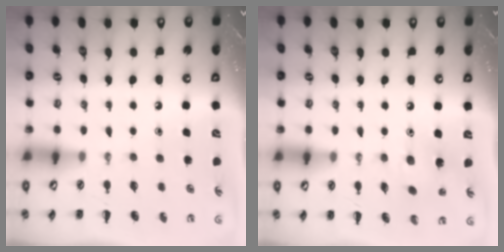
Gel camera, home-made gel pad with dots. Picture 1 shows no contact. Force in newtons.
{"total": 3.5, "press": 3.4, "slide": 0.6}